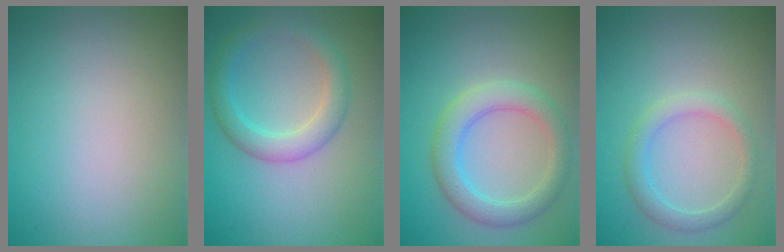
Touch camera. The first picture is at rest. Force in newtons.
{"total": 3.4, "press": 3.4, "slide": 0.1}
{"total": 3.9, "press": 3.9, "slide": 0.1}
{"total": 2.4, "press": 2.4, "slide": 0.1}